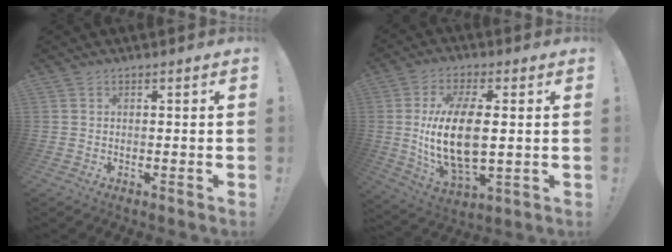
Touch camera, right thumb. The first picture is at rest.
{"total": 17.5, "force": [0.9, 8.4, 15.4], "torque": [-0.303, -0.012, 0.016]}